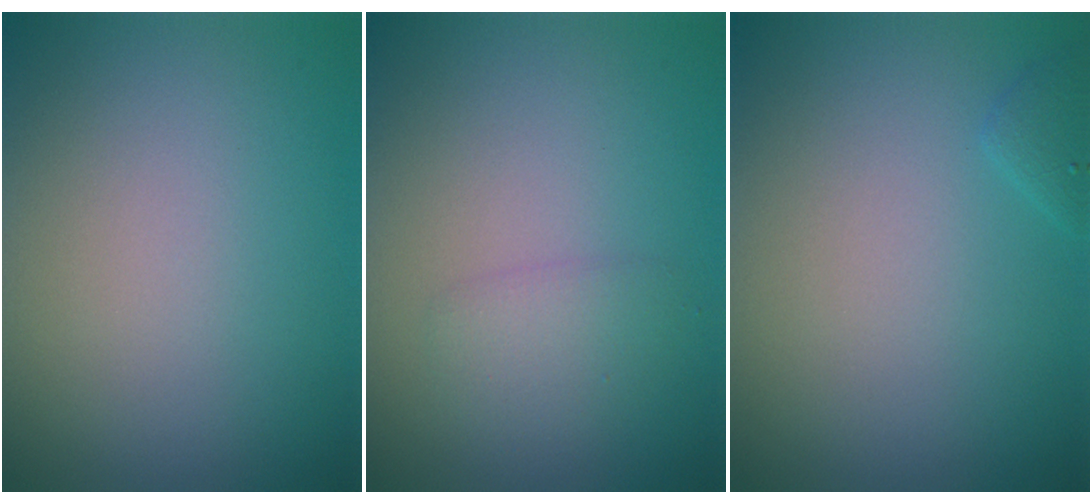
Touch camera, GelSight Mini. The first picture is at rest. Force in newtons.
{"total": 1.6, "press": 1.6, "slide": 0.1}
{"total": 0.9, "press": 0.9, "slide": 0.0}